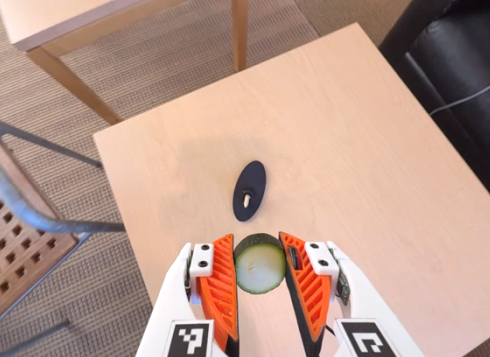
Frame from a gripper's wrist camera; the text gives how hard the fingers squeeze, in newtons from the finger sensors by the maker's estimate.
{"total": 11.8, "left": 12.3, "right": 11.4}